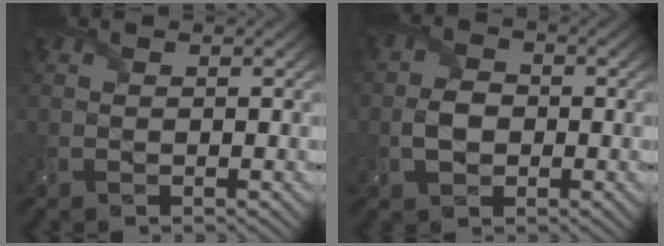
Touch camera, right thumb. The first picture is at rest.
{"total": 3.3, "force": [-0.7, 2.4, 2.1], "torque": [-0.049, 0.000, -0.017]}